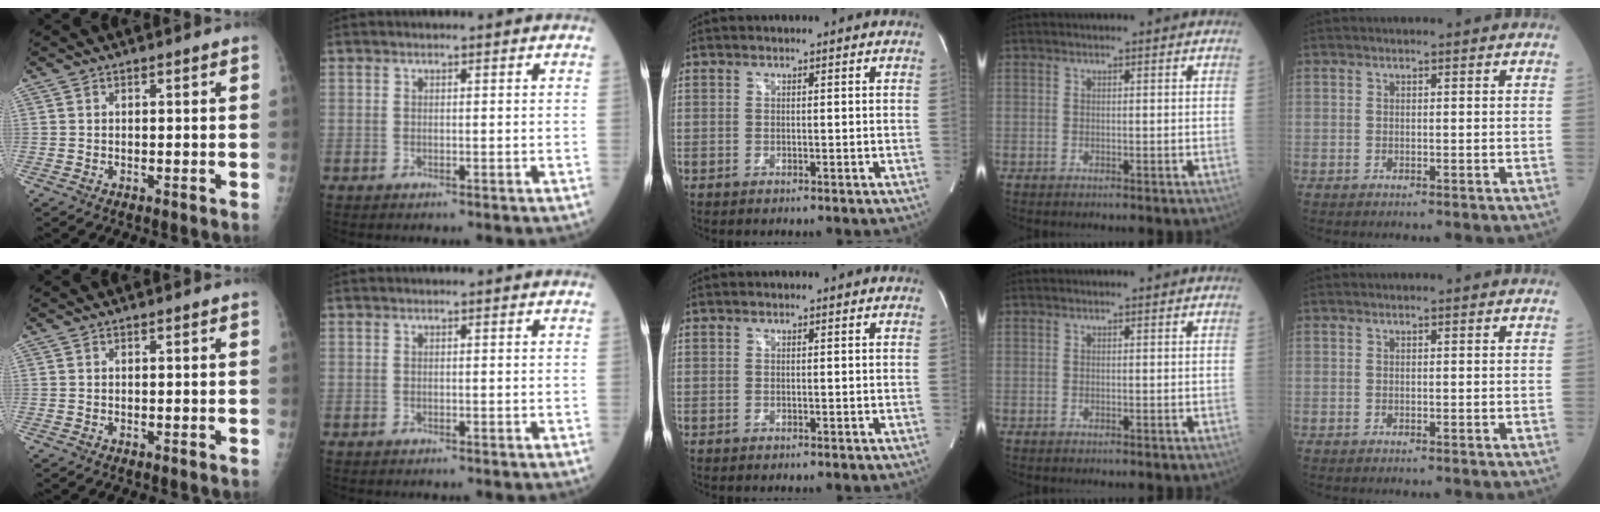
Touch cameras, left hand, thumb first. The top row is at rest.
{}